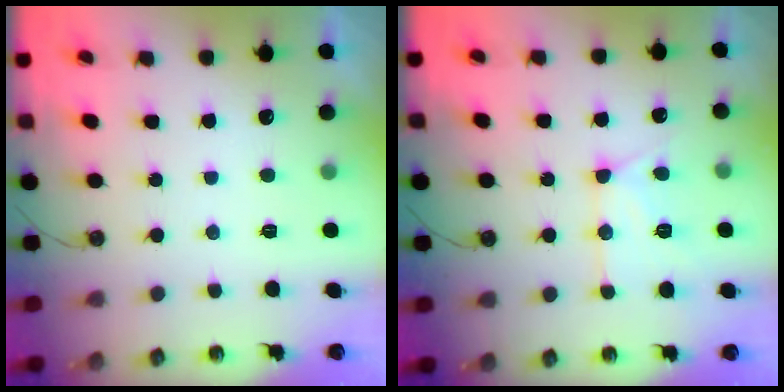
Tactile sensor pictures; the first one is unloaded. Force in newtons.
{"total": 12.3, "press": 12.3, "slide": 0.9}